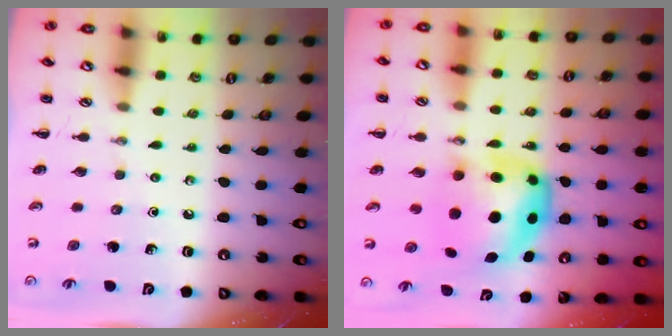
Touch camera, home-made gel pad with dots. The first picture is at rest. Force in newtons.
{"total": 7.5, "press": 7.3, "slide": 1.7}